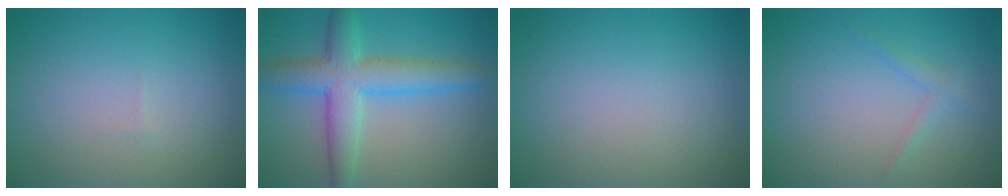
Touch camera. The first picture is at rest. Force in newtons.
{"total": 6.1, "press": 6.1, "slide": 0.1}
{"total": 0.0}
{"total": 1.1, "press": 1.1, "slide": 0.0}